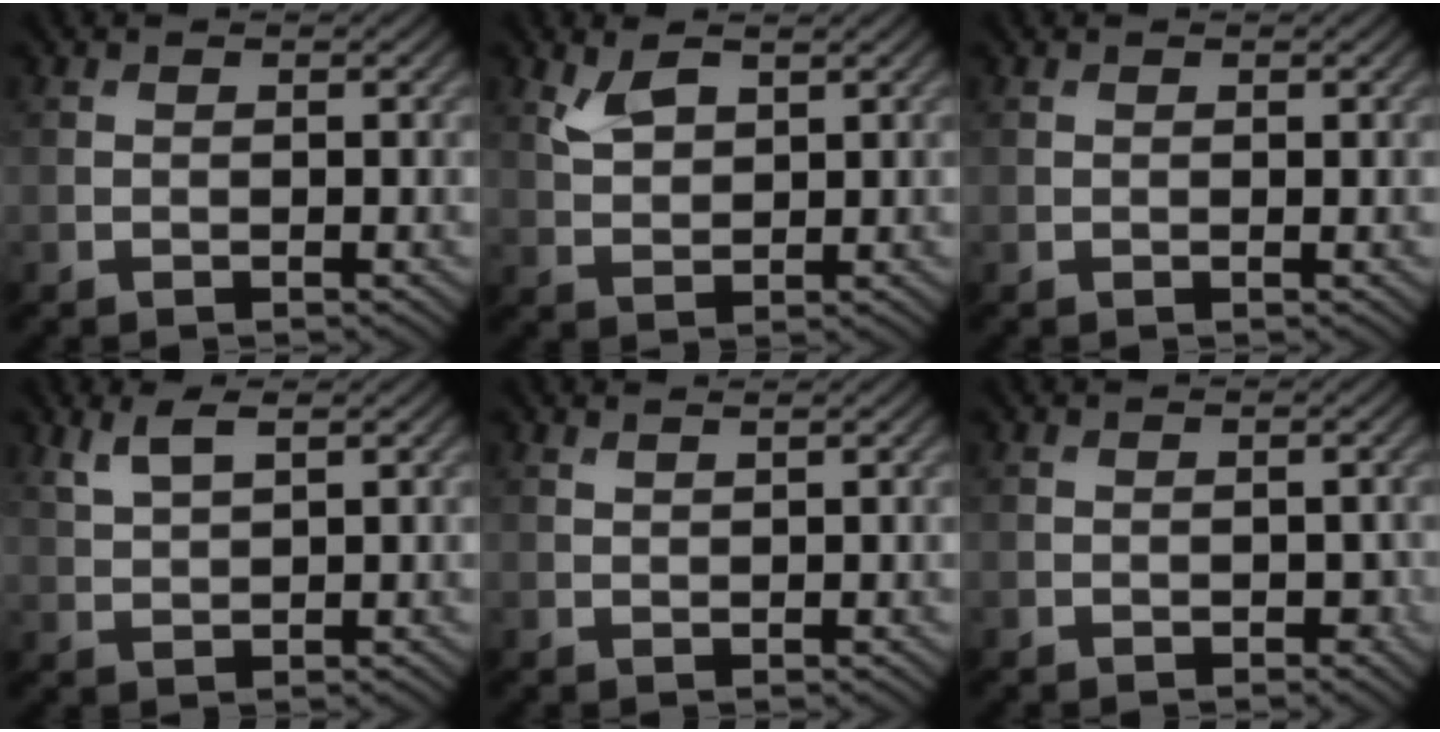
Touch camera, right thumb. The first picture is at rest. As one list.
[{"total": 3.5, "force": [2.1, 1.5, 2.4], "torque": [-0.060, -0.001, 0.047]}, {"total": 0.0}, {"total": 3.5, "force": [2.3, 0.9, 2.5], "torque": [-0.063, 0.003, 0.054]}, {"total": 0.9, "force": [0.8, 0.0, 0.4], "torque": [-0.009, 0.003, 0.014]}, {"total": 0.8, "force": [-0.3, 0.6, 0.5], "torque": [-0.007, -0.006, -0.003]}]